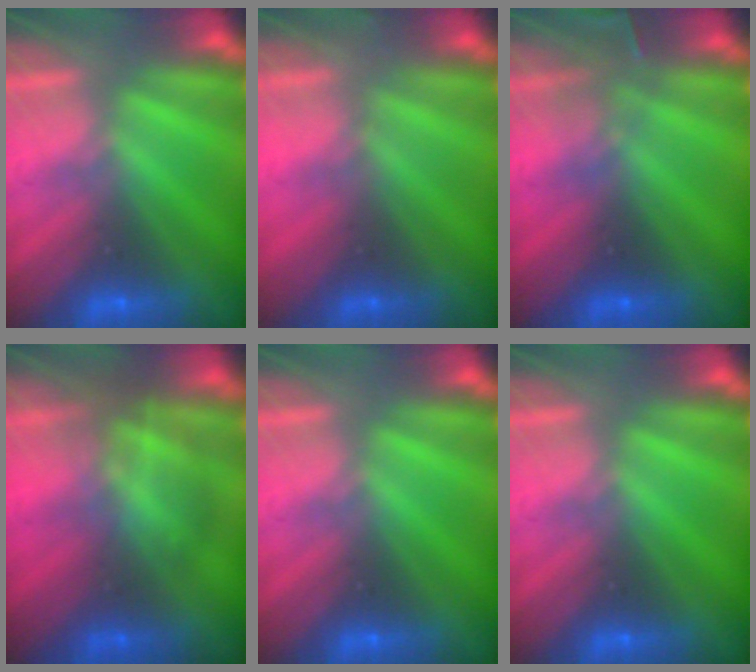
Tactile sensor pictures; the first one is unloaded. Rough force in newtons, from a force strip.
{"total": 4.7}
{"total": 3.0}
{"total": 2.9}
{"total": 0.0}
{"total": 0.0}